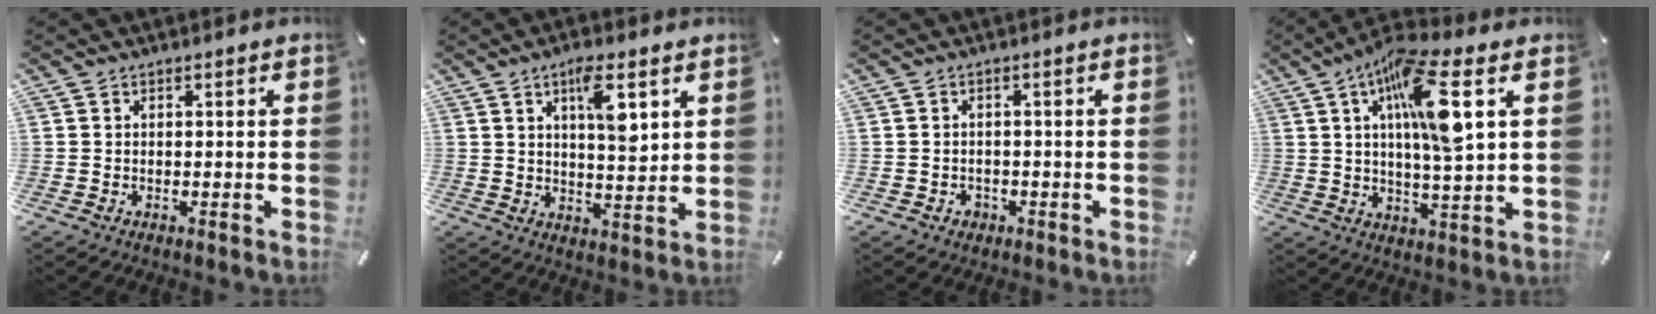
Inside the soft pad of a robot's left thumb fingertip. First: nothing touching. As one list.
[{"total": 8.5, "force": [4.1, 2.9, 6.9], "torque": [-0.102, -0.020, 0.062]}, {"total": 2.0, "force": [-1.0, 1.7, 0.5], "torque": [-0.011, 0.006, -0.022]}, {"total": 14.3, "force": [5.2, 3.1, 12.9], "torque": [-0.232, -0.009, 0.081]}]